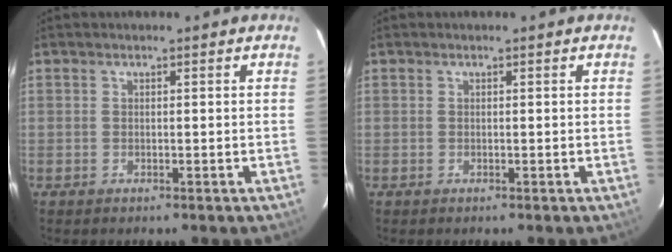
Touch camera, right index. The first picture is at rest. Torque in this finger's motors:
{"motor_torque": [0.00, 0.00, 0.00, 0.00]}